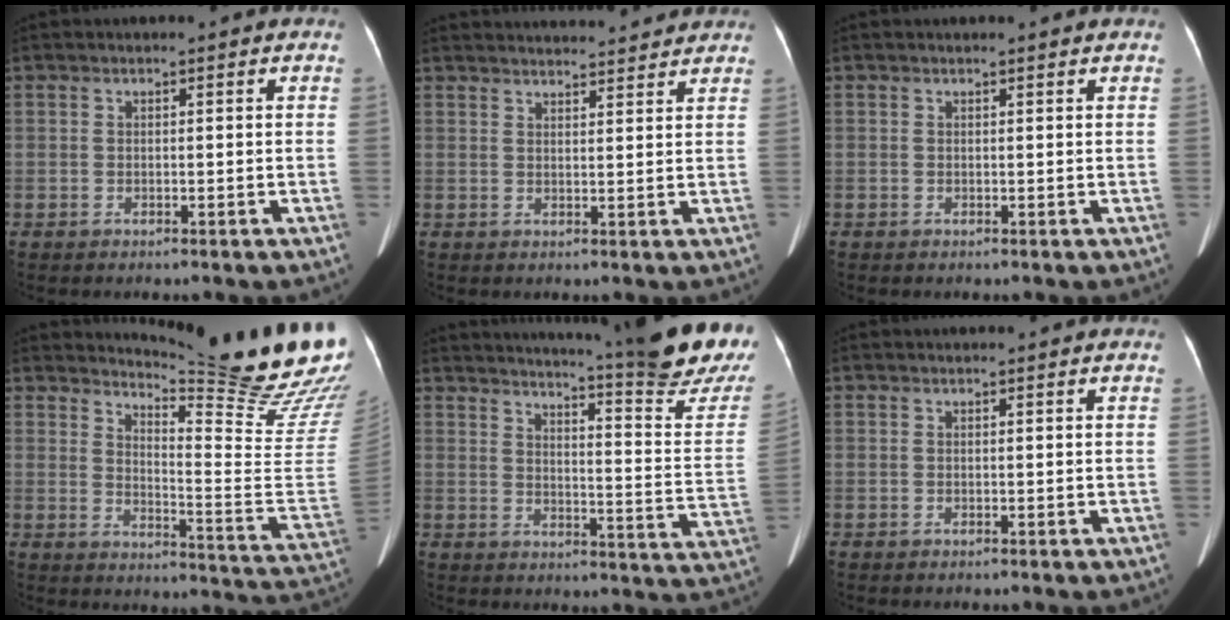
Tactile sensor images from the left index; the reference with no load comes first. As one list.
[{"total": 15.0, "force": [14.4, 2.0, 3.8], "torque": [-0.049, 0.037, 0.185]}, {"total": 1.9, "force": [1.8, 0.6, 0.4], "torque": [-0.007, 0.022, 0.016]}, {"total": 21.4, "force": [19.0, -0.2, 10.0], "torque": [-0.144, -0.136, 0.233]}, {"total": 24.3, "force": [21.8, -1.1, 10.9], "torque": [-0.164, -0.120, 0.263]}, {"total": 2.4, "force": [2.3, 0.2, 0.7], "torque": [-0.013, 0.017, 0.022]}]